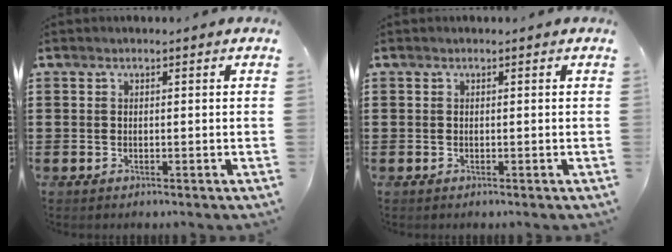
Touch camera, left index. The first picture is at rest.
{"total": 0.0}